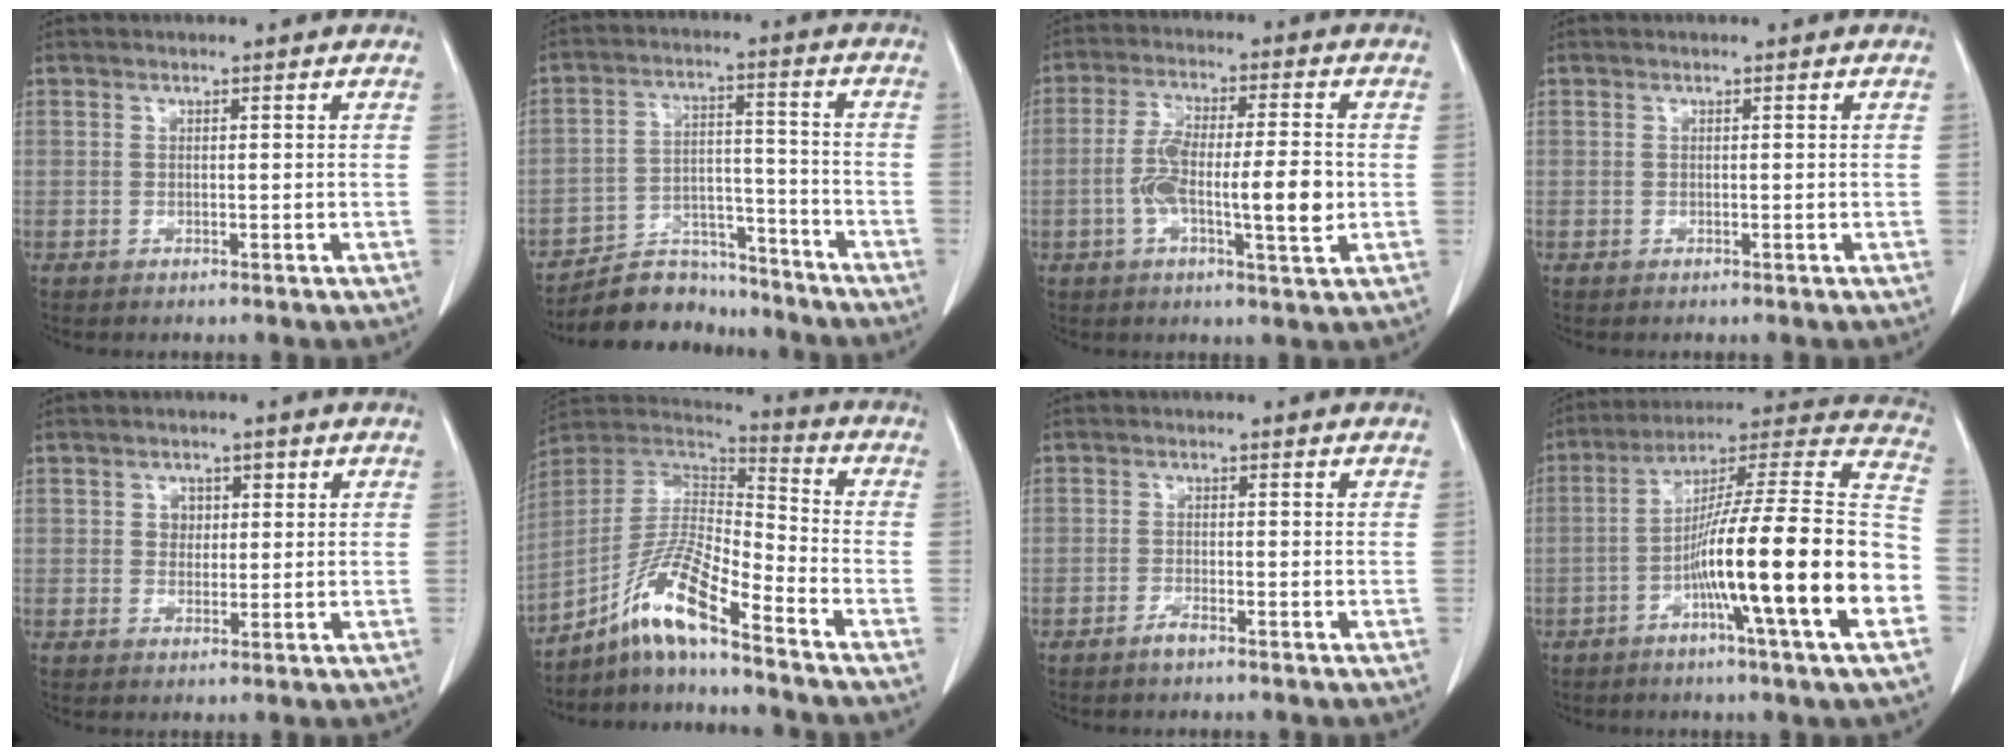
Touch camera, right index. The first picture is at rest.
{"total": 10.3, "force": [-9.6, 3.6, 0.4], "torque": [0.003, 0.044, -0.160]}
{"total": 10.6, "force": [-1.6, 1.9, 10.3], "torque": [-0.185, 0.008, -0.028]}
{"total": 0.0}
{"total": 2.7, "force": [0.7, 2.2, 1.4], "torque": [-0.020, 0.007, 0.012]}
{"total": 12.6, "force": [-8.7, 0.9, 9.1], "torque": [-0.182, 0.010, -0.161]}
{"total": 1.6, "force": [-1.4, 0.2, 0.9], "torque": [-0.021, 0.000, -0.025]}
{"total": 22.6, "force": [-6.7, -0.4, 21.5], "torque": [-0.294, 0.003, -0.118]}